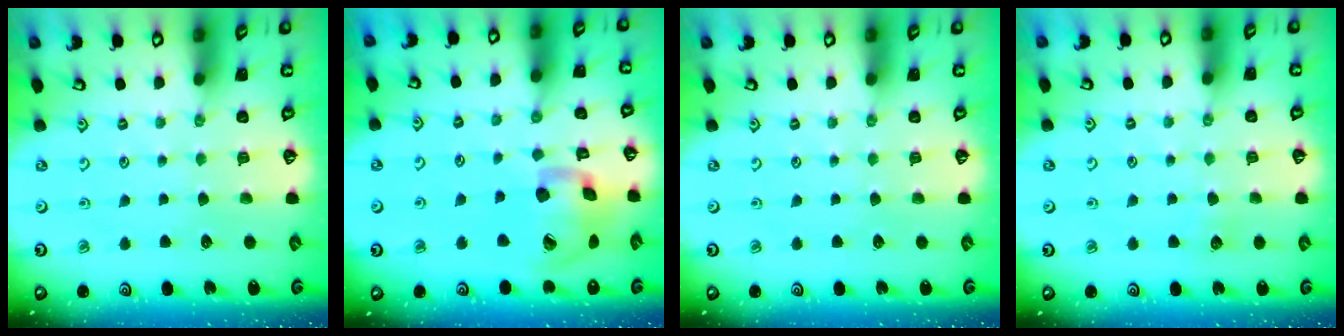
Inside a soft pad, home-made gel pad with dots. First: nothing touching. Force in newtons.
{"total": 17.5, "press": 17.4, "slide": 2.5}
{"total": 0.0}
{"total": 4.8, "press": 4.7, "slide": 0.8}